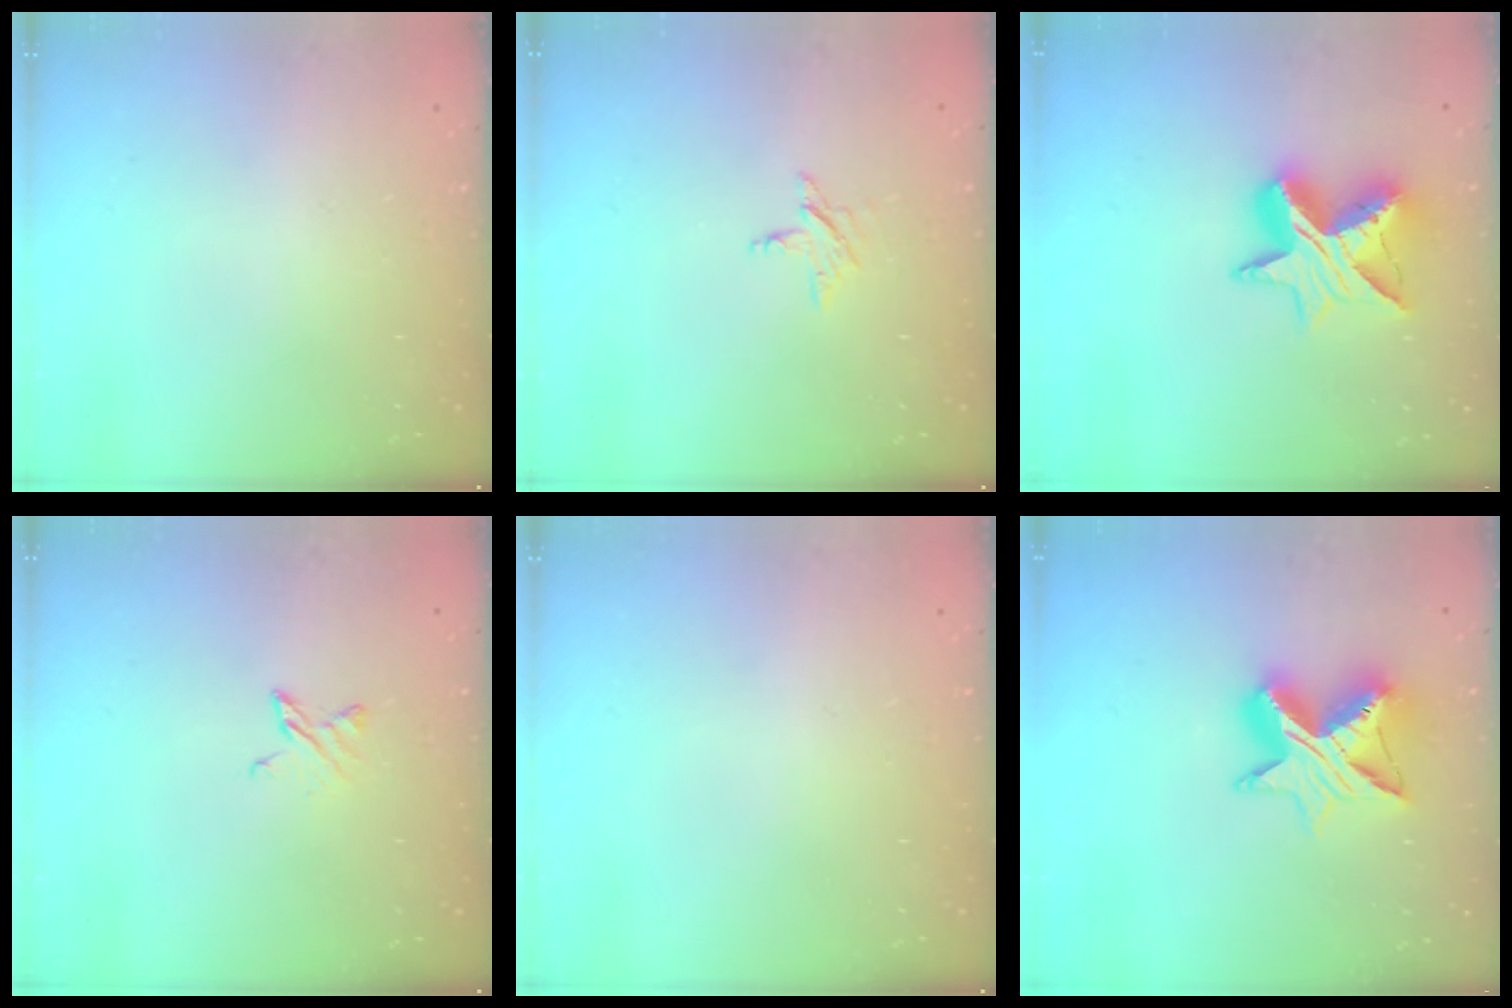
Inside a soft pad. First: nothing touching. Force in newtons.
{"total": 3.0, "press": 3.0, "slide": 0.3}
{"total": 12.7, "press": 12.7, "slide": 1.0}
{"total": 4.1, "press": 4.1, "slide": 0.4}
{"total": 0.0}
{"total": 12.6, "press": 12.6, "slide": 0.7}